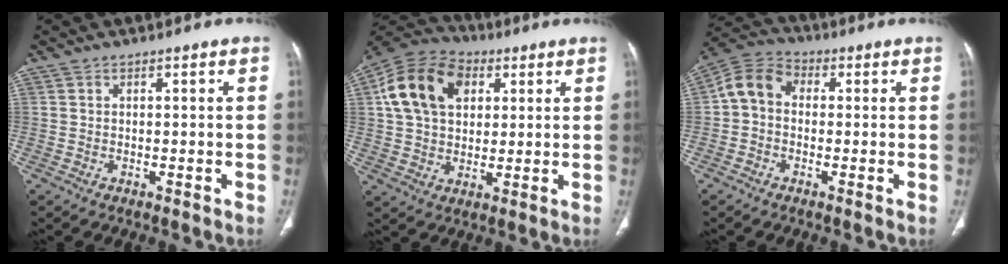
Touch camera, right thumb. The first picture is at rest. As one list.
[{"total": 16.3, "force": [4.7, 11.4, 10.6], "torque": [-0.179, 0.013, 0.078]}, {"total": 7.7, "force": [-0.1, 6.0, 4.7], "torque": [-0.077, 0.024, -0.019]}]